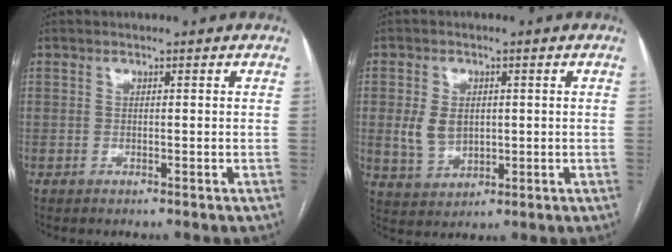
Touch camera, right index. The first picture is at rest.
{"total": 5.8, "force": [0.5, 4.2, 3.9], "torque": [-0.083, 0.007, 0.021]}